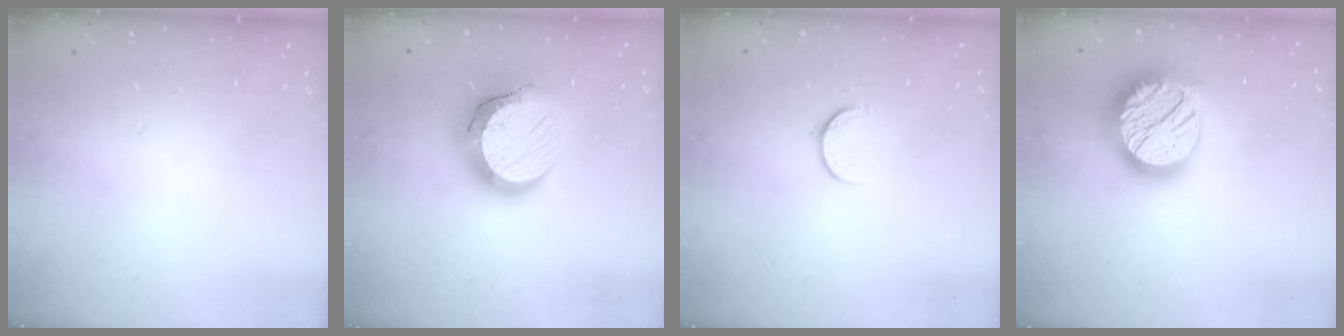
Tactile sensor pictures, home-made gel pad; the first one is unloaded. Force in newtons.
{"total": 16.3, "press": 16.3, "slide": 1.1}
{"total": 7.3, "press": 7.3, "slide": 0.8}
{"total": 19.8, "press": 19.8, "slide": 1.1}